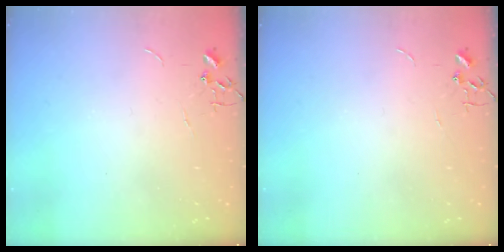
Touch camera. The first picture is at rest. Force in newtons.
{"total": 0.0}